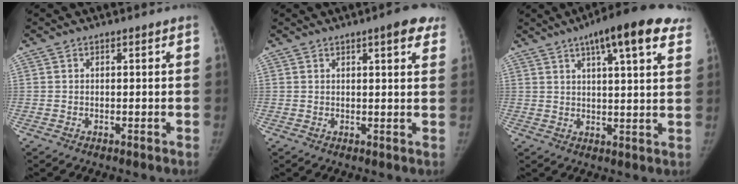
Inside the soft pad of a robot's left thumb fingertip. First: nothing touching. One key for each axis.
{"total": 6.0, "fx": 3.6, "fy": 1.4, "fz": 4.5, "tx": -0.037, "ty": -0.006, "tz": 0.041}
{"total": 16.0, "fx": 9.5, "fy": 3.8, "fz": 12.3, "tx": -0.155, "ty": -0.010, "tz": 0.126}